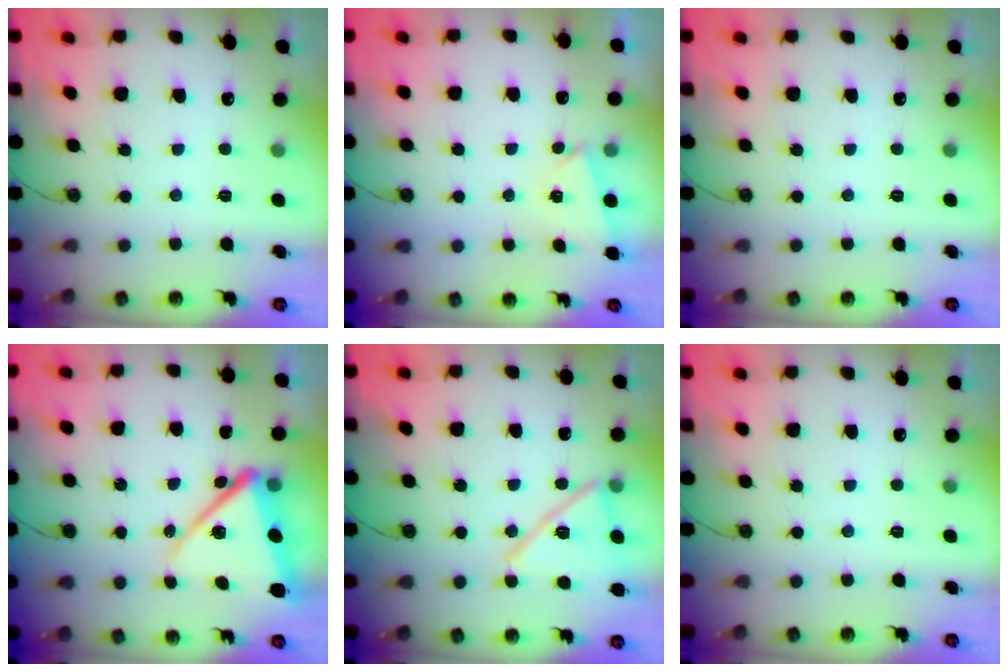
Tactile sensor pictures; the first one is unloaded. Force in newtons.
{"total": 2.9, "press": 2.1, "slide": 2.0}
{"total": 0.0}
{"total": 14.9, "press": 14.8, "slide": 1.4}
{"total": 15.8, "press": 15.8, "slide": 1.1}
{"total": 0.0}